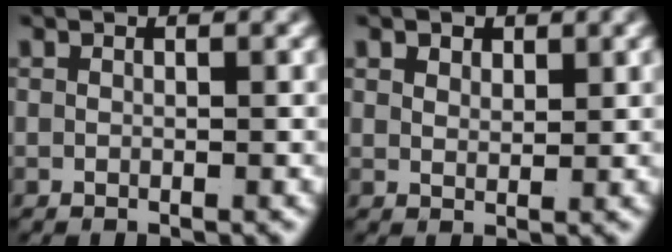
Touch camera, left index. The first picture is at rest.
{"total": 1.3, "force": [1.1, 0.3, 0.7], "torque": [-0.011, -0.013, 0.031]}